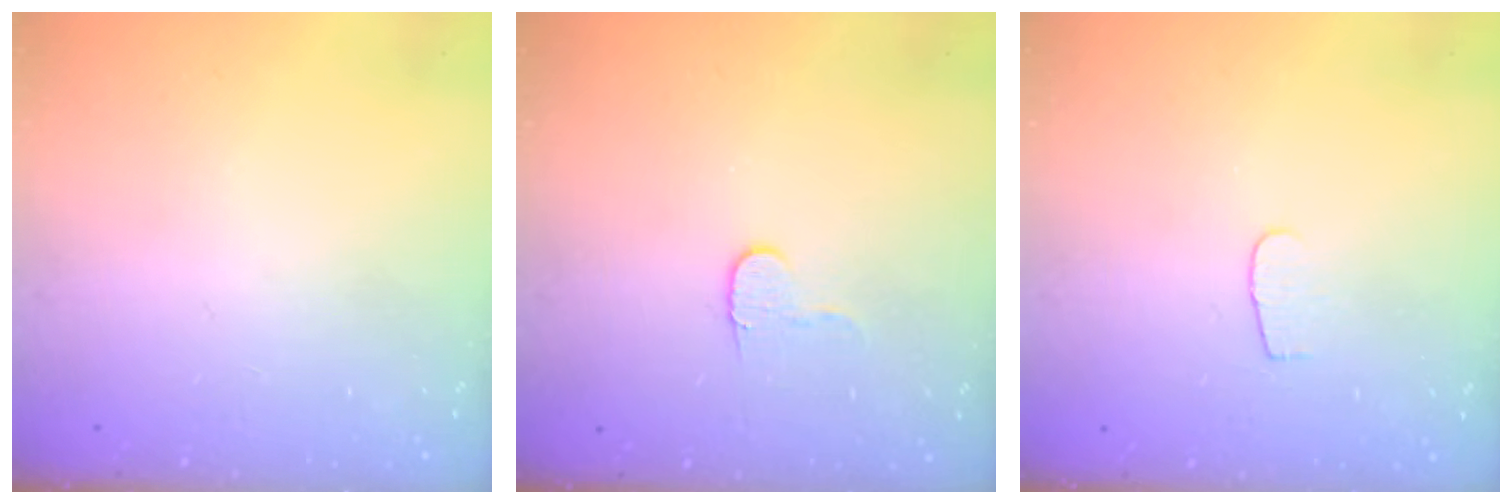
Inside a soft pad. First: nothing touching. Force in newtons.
{"total": 5.5, "press": 5.4, "slide": 0.5}
{"total": 3.2, "press": 3.2, "slide": 0.3}